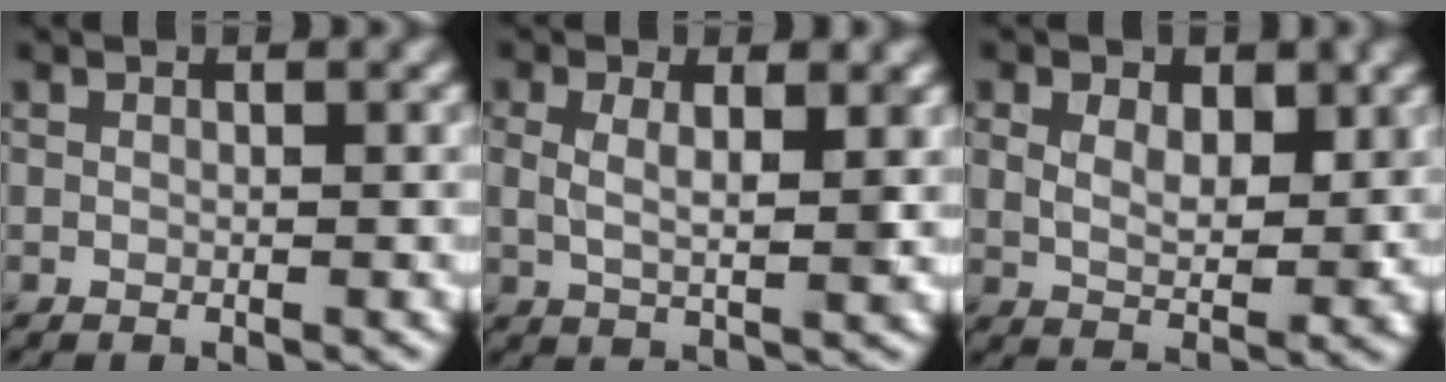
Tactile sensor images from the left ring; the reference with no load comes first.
{"total": 2.9, "force": [0.9, 1.0, 2.6], "torque": [-0.050, -0.002, 0.018]}
{"total": 3.7, "force": [1.5, 2.3, 2.5], "torque": [-0.039, -0.003, 0.022]}